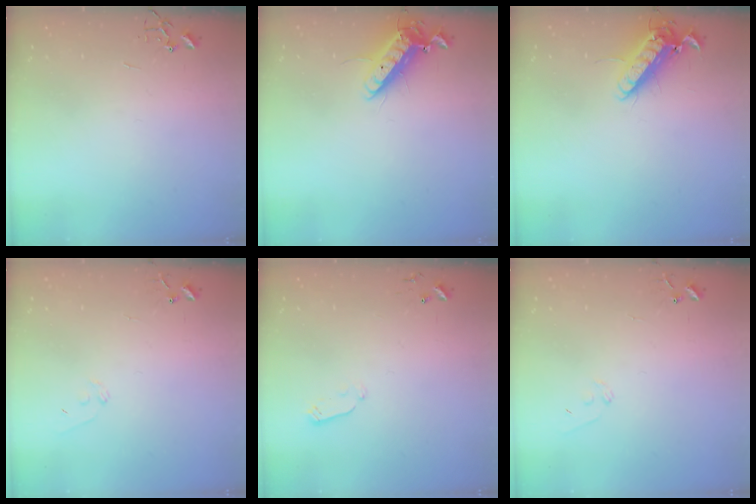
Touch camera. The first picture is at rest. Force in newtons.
{"total": 13.1, "press": 12.9, "slide": 2.5}
{"total": 12.5, "press": 12.3, "slide": 2.1}
{"total": 6.8, "press": 6.7, "slide": 0.5}
{"total": 2.9, "press": 2.9, "slide": 0.4}
{"total": 6.8, "press": 6.7, "slide": 0.5}